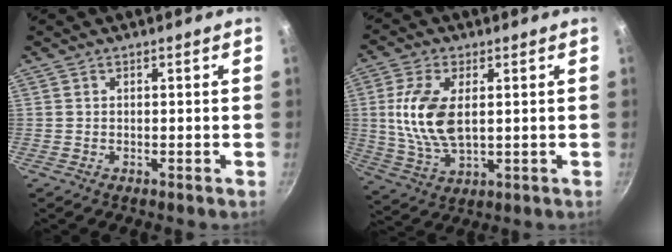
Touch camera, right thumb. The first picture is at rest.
{"total": 12.0, "force": [1.6, 6.4, 10.1], "torque": [-0.198, -0.006, 0.034]}